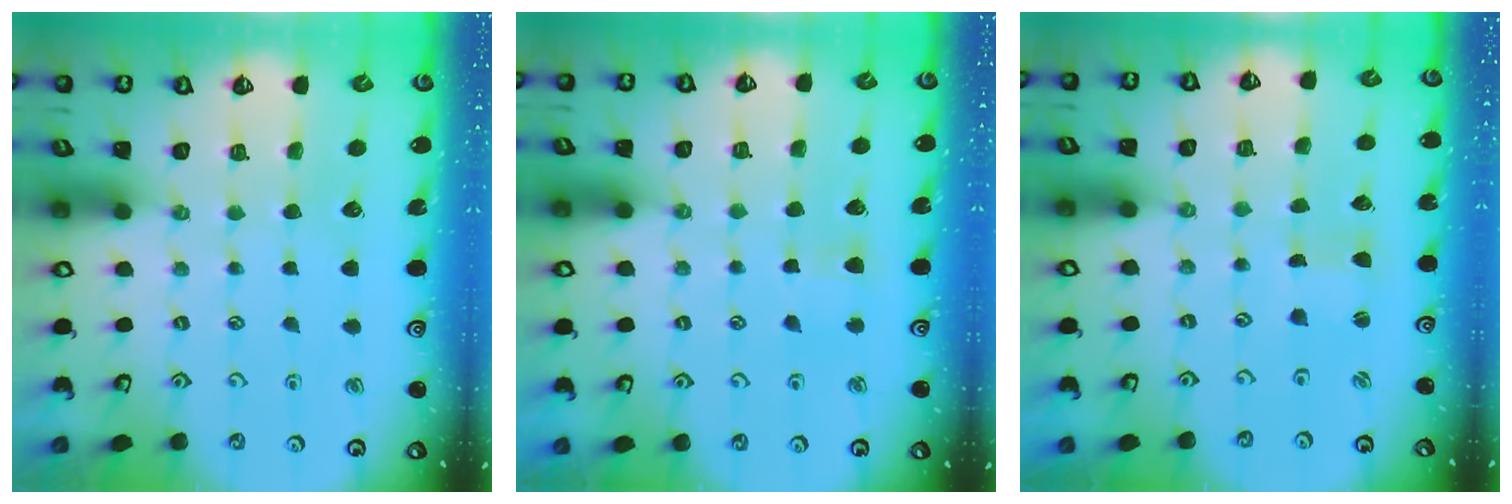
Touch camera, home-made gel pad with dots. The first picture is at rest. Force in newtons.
{"total": 4.0, "press": 3.9, "slide": 0.5}
{"total": 0.6, "press": 0.6, "slide": 0.0}